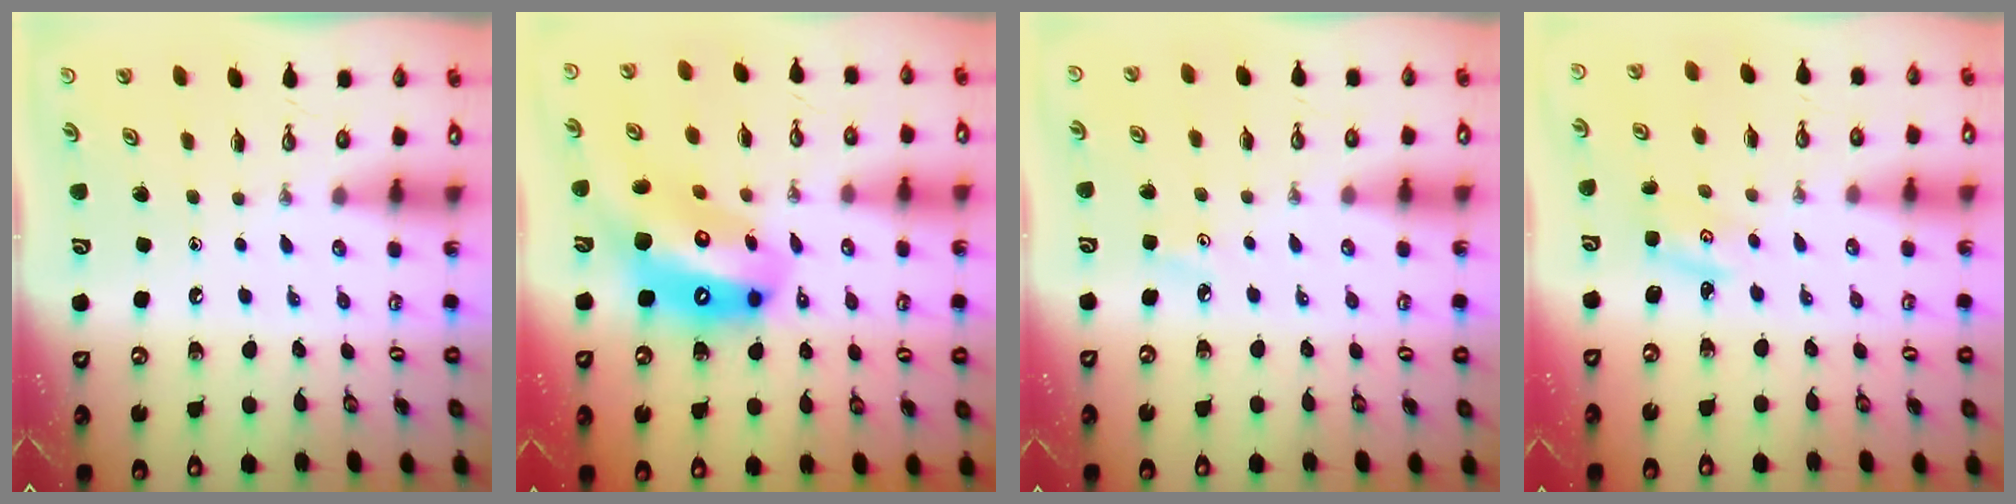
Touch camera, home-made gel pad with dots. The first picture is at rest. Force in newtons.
{"total": 18.3, "press": 18.1, "slide": 2.8}
{"total": 2.9, "press": 2.9, "slide": 0.3}
{"total": 2.3, "press": 2.3, "slide": 0.3}